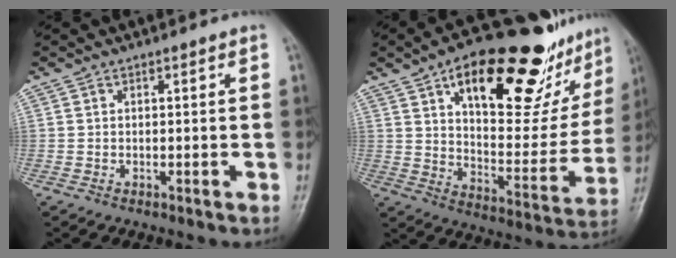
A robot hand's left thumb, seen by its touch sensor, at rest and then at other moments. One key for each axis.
{"total": 29.2, "fx": 16.9, "fy": 12.1, "fz": 20.5, "tx": -0.238, "ty": -0.036, "tz": 0.254}